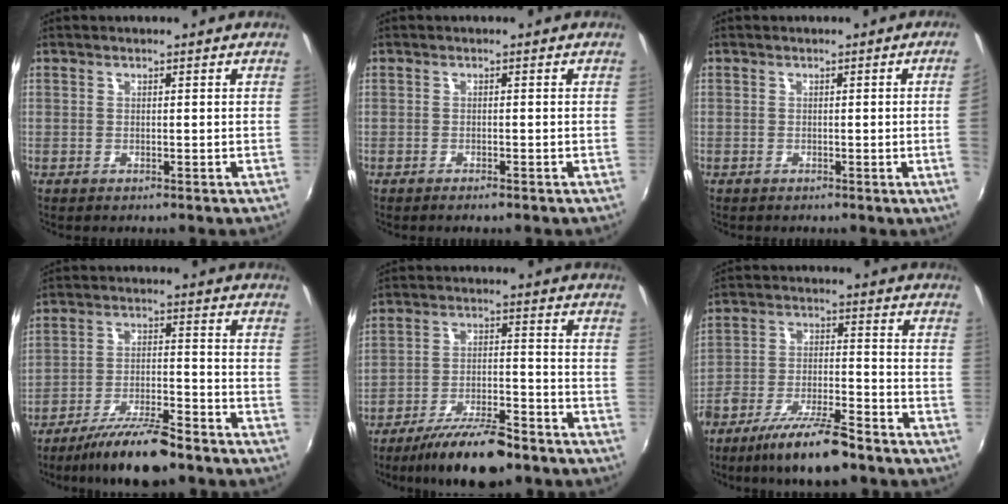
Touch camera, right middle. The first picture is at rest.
{"total": 1.3, "force": [-1.1, 0.2, 0.7], "torque": [-0.017, -0.002, -0.021]}
{"total": 3.1, "force": [0.0, -1.8, 2.5], "torque": [-0.037, -0.012, 0.006]}
{"total": 11.8, "force": [-9.7, 2.2, 6.3], "torque": [-0.131, -0.007, -0.167]}
{"total": 13.2, "force": [-10.5, 3.4, 7.2], "torque": [-0.146, -0.008, -0.174]}
{"total": 12.6, "force": [-9.9, 2.3, 7.4], "torque": [-0.151, -0.014, -0.173]}